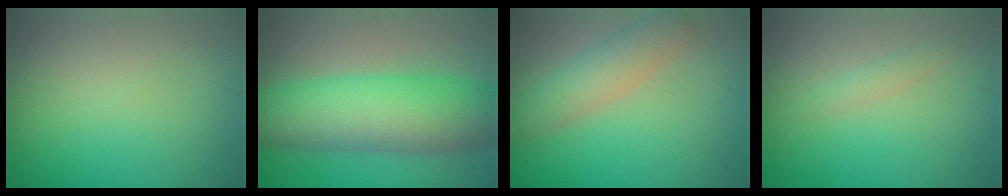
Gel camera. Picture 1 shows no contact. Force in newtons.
{"total": 8.5, "press": 8.5, "slide": 0.2}
{"total": 3.4, "press": 3.3, "slide": 0.3}
{"total": 1.0, "press": 1.0, "slide": 0.1}